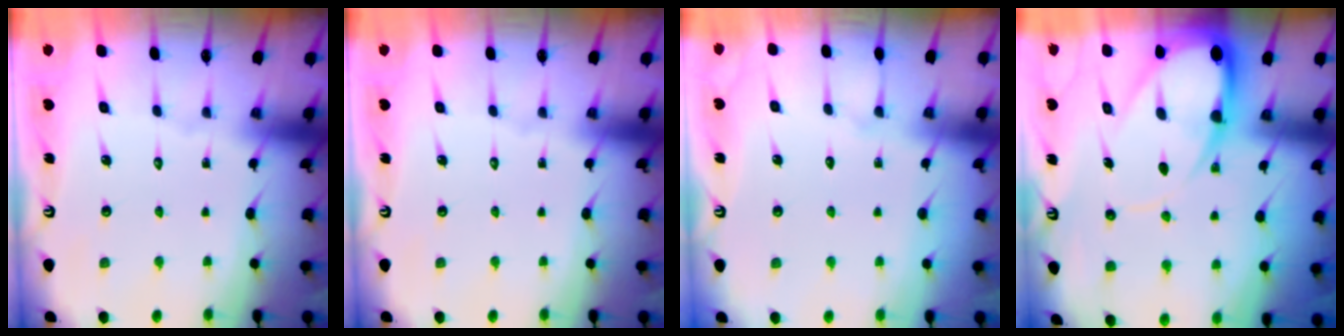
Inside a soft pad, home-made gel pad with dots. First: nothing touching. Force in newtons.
{"total": 0.0}
{"total": 2.5, "press": 2.5, "slide": 0.4}
{"total": 12.3, "press": 12.3, "slide": 1.2}